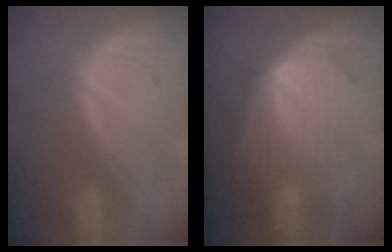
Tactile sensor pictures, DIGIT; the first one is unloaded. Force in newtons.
{"total": 7.2, "press": 6.5, "slide": 3.1}